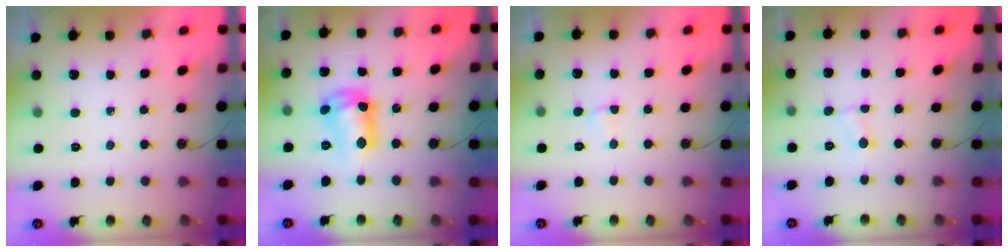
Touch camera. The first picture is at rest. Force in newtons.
{"total": 12.3, "press": 12.3, "slide": 1.0}
{"total": 2.1, "press": 2.0, "slide": 0.6}
{"total": 1.1, "press": 1.0, "slide": 0.3}